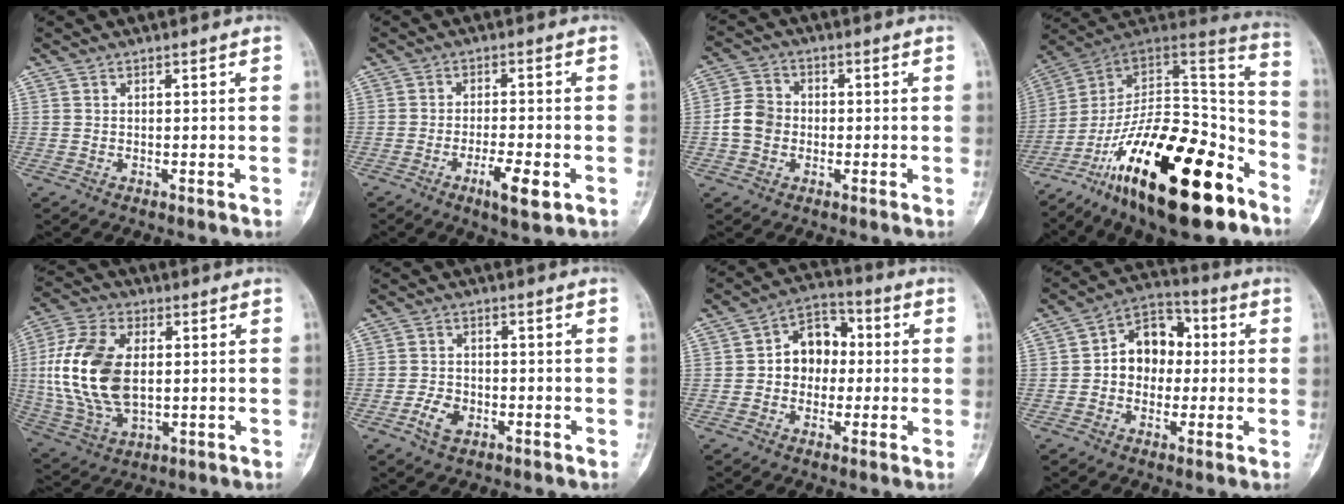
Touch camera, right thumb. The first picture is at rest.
{"total": 6.3, "force": [-2.8, 1.7, 5.5], "torque": [-0.094, 0.003, -0.043]}
{"total": 6.1, "force": [-1.0, 5.1, 3.1], "torque": [-0.047, 0.017, -0.026]}
{"total": 30.2, "force": [-17.2, 12.5, 21.5], "torque": [-0.238, 0.091, -0.266]}
{"total": 18.6, "force": [1.2, 11.1, 14.8], "torque": [-0.308, -0.004, 0.031]}
{"total": 4.5, "force": [-2.0, 3.0, 2.7], "torque": [-0.044, 0.011, -0.036]}
{"total": 9.9, "force": [0.3, 7.6, 6.3], "torque": [-0.060, 0.030, -0.007]}
{"total": 11.1, "force": [0.4, 8.5, 7.1], "torque": [-0.071, 0.031, -0.006]}